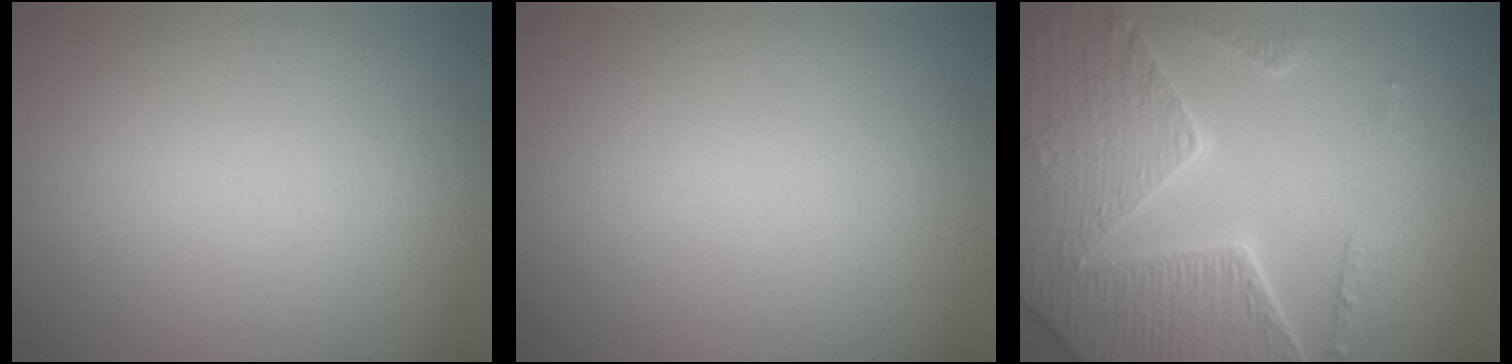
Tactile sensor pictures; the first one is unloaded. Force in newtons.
{"total": 0.0}
{"total": 8.2, "press": 6.1, "slide": 5.5}